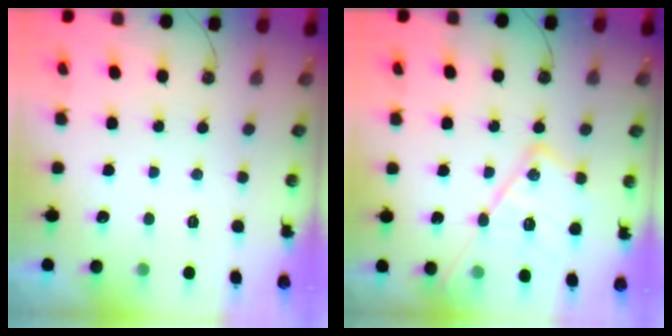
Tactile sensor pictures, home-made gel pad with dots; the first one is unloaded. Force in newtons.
{"total": 17.5, "press": 17.4, "slide": 1.0}